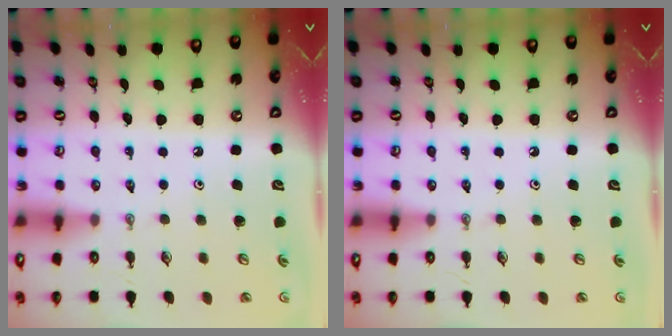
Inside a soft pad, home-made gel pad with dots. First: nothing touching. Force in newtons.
{"total": 0.0}